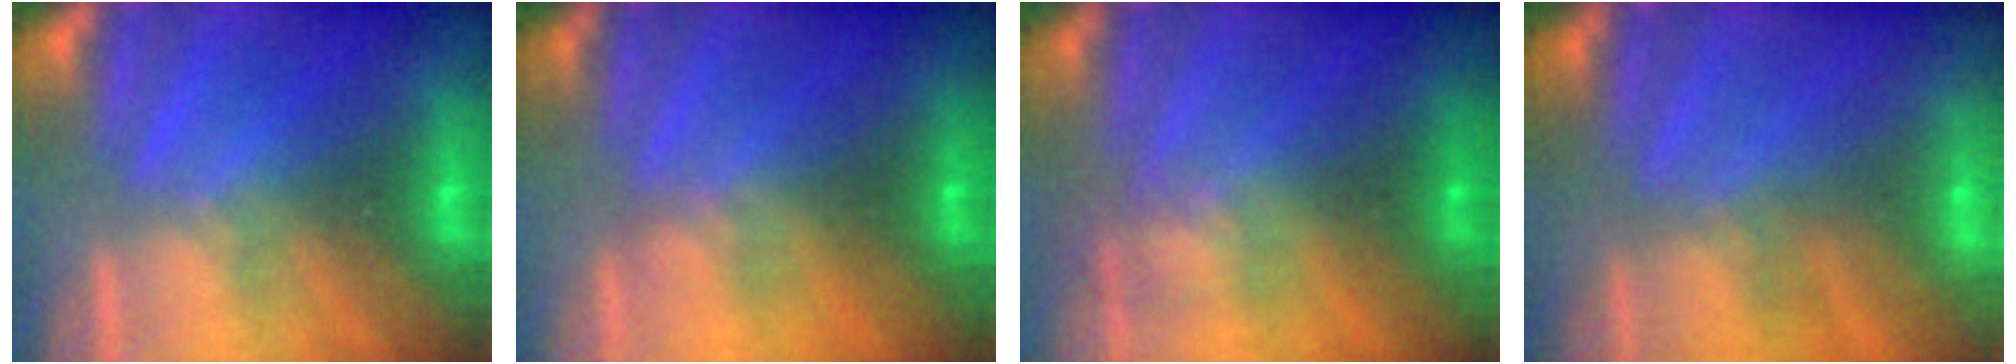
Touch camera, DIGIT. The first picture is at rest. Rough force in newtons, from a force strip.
{"total": 3.6}
{"total": 2.5}
{"total": 1.9}